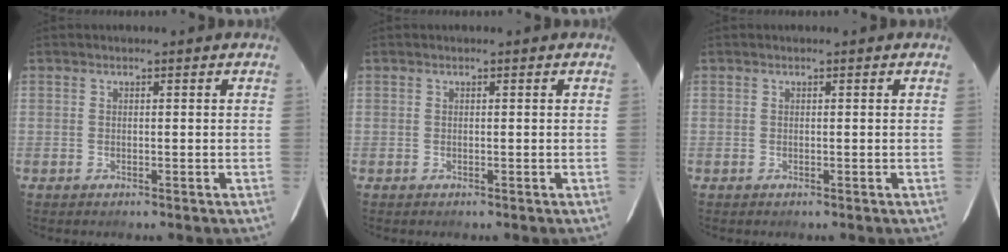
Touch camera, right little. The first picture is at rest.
{"total": 0.0}
{"total": 0.0}